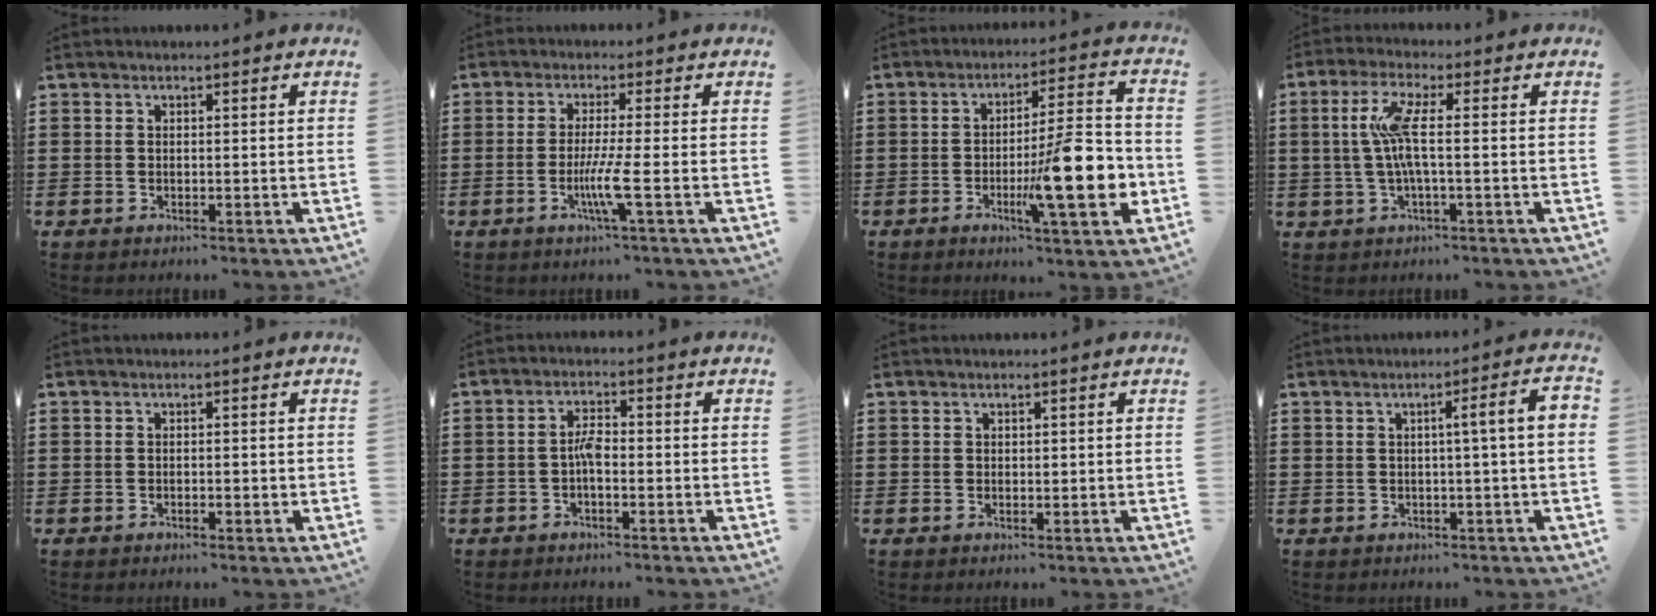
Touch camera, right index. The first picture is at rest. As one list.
[{"total": 5.3, "force": [-1.6, -0.4, 5.0], "torque": [-0.100, -0.021, -0.033]}, {"total": 14.2, "force": [-4.0, 2.8, 13.3], "torque": [-0.194, -0.003, -0.067]}, {"total": 6.6, "force": [0.0, 0.7, 6.6], "torque": [-0.151, -0.013, -0.014]}, {"total": 0.6, "force": [-0.3, 0.3, 0.5], "torque": [-0.010, -0.005, -0.005]}, {"total": 2.8, "force": [-0.7, 0.9, 2.6], "torque": [-0.056, 0.001, -0.016]}, {"total": 0.0}, {"total": 4.5, "force": [0.0, -0.6, 4.5], "torque": [-0.070, -0.009, -0.005]}]